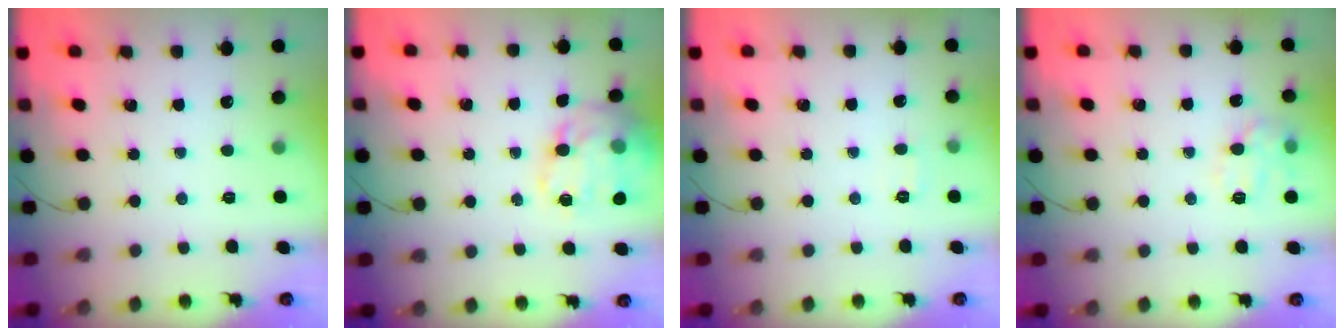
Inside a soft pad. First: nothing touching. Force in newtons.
{"total": 16.0, "press": 15.8, "slide": 2.2}
{"total": 5.2, "press": 5.0, "slide": 1.3}
{"total": 11.3, "press": 11.3, "slide": 0.5}